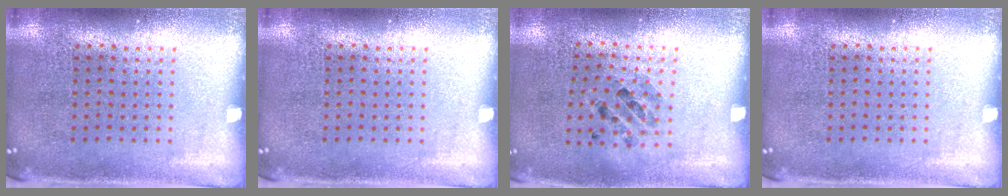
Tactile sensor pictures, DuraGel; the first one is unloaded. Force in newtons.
{"total": 0.0}
{"total": 0.8, "press": 0.8, "slide": 0.2}
{"total": 0.0}